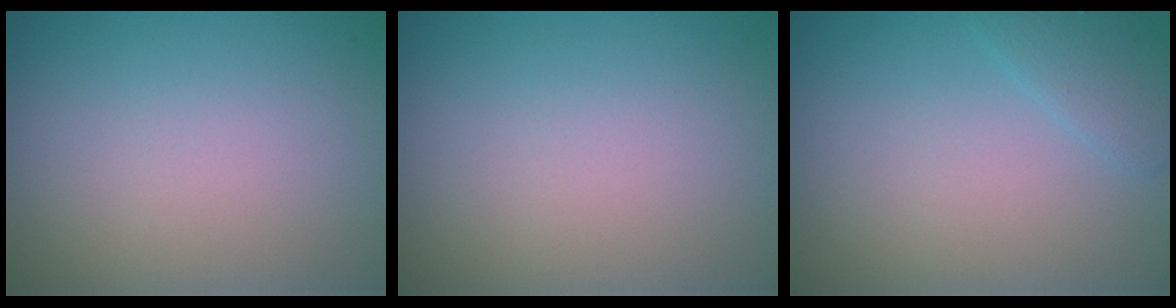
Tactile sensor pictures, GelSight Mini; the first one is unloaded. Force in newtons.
{"total": 0.0}
{"total": 1.4, "press": 1.4, "slide": 0.1}